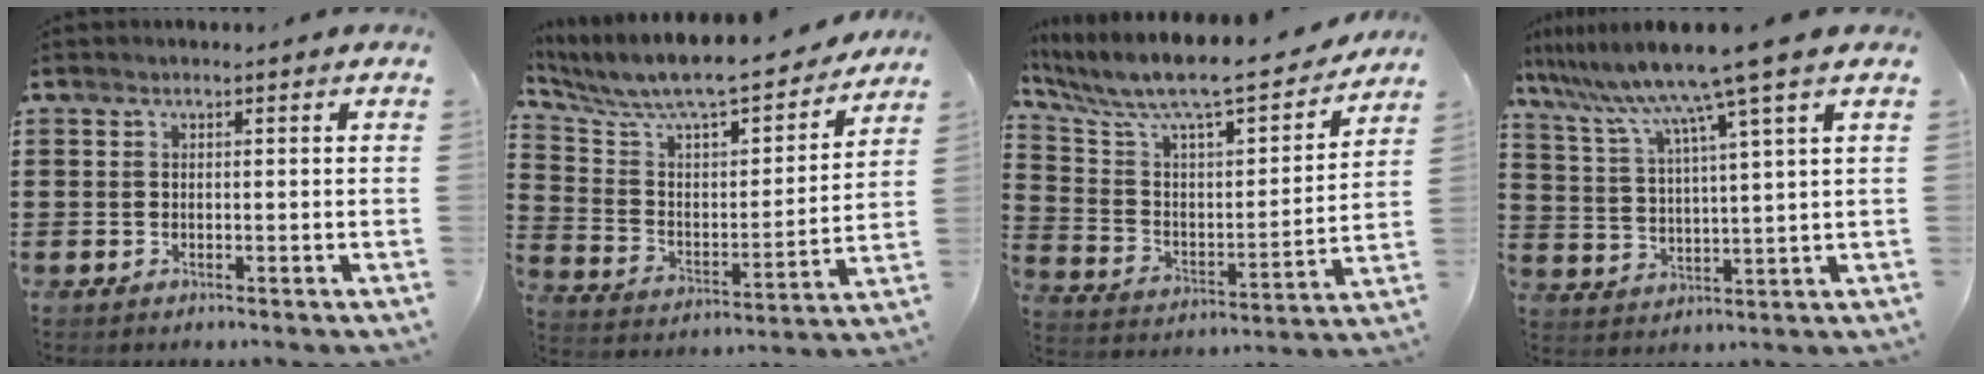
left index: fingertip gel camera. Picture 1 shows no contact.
{"total": 8.5, "force": [7.8, 1.2, 3.1], "torque": [-0.100, -0.062, 0.128]}
{"total": 9.0, "force": [7.9, 1.5, 4.2], "torque": [-0.120, -0.064, 0.128]}
{"total": 9.9, "force": [7.7, -1.2, 6.1], "torque": [-0.147, -0.039, 0.123]}